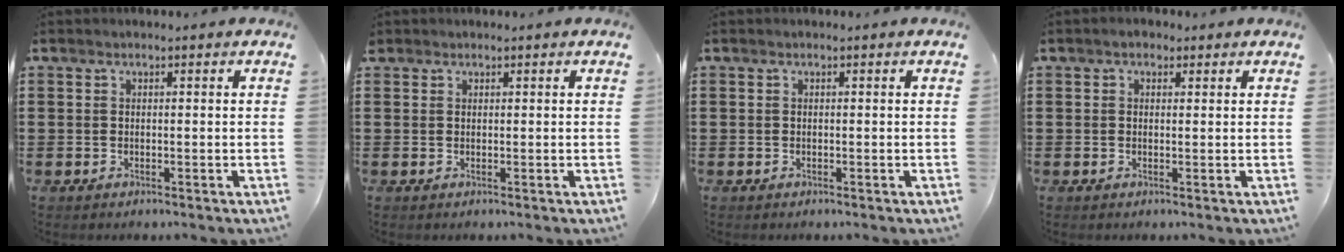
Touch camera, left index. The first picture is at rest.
{"total": 0.7, "force": [0.6, 0.4, 0.1], "torque": [-0.004, 0.003, 0.011]}
{"total": 0.0}
{"total": 1.0, "force": [0.5, 0.8, 0.5], "torque": [-0.011, 0.006, 0.008]}